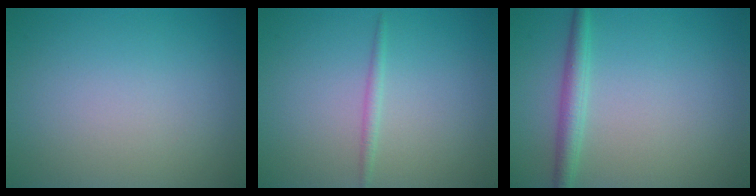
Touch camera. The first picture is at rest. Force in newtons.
{"total": 1.0, "press": 1.0, "slide": 0.0}
{"total": 2.3, "press": 2.3, "slide": 0.1}